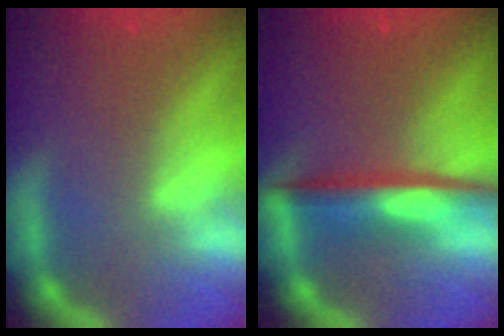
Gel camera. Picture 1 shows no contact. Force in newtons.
{"total": 5.0}